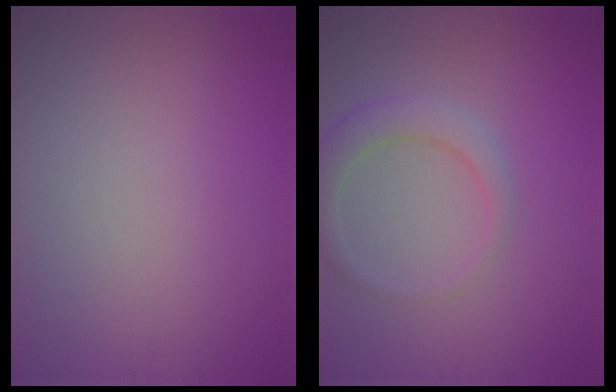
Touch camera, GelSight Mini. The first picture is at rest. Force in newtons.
{"total": 2.9, "press": 2.9, "slide": 0.2}